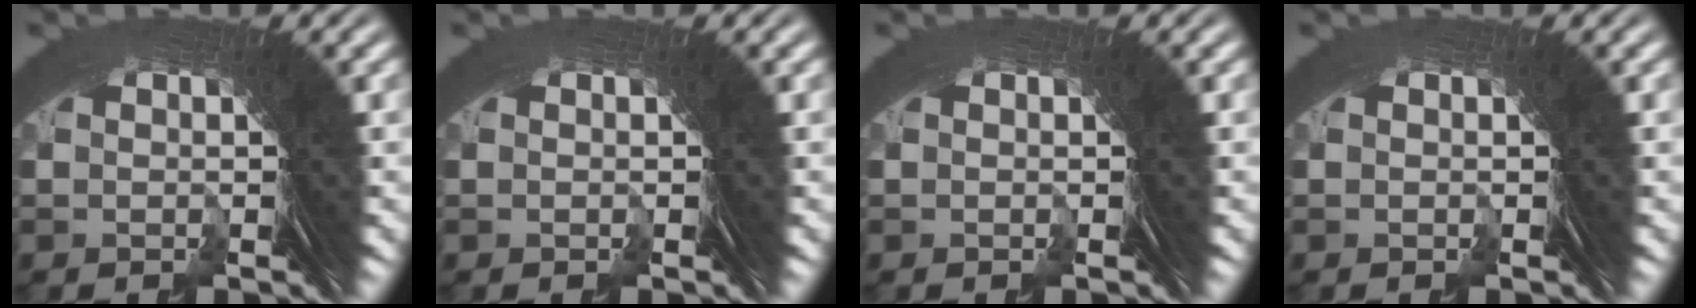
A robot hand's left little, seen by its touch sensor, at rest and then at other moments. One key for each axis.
{"total": 0.0}
{"total": 0.0}
{"total": 0.0}